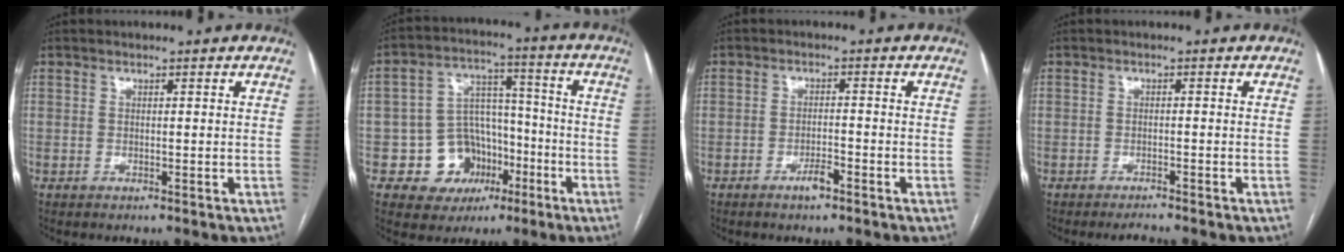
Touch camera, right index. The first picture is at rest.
{"total": 10.4, "force": [-4.1, 8.9, 3.5], "torque": [-0.045, 0.034, -0.055]}
{"total": 2.6, "force": [-1.7, 0.5, 1.9], "torque": [-0.031, 0.001, -0.030]}
{"total": 1.8, "force": [-1.7, -0.1, 0.6], "torque": [-0.013, -0.005, -0.026]}